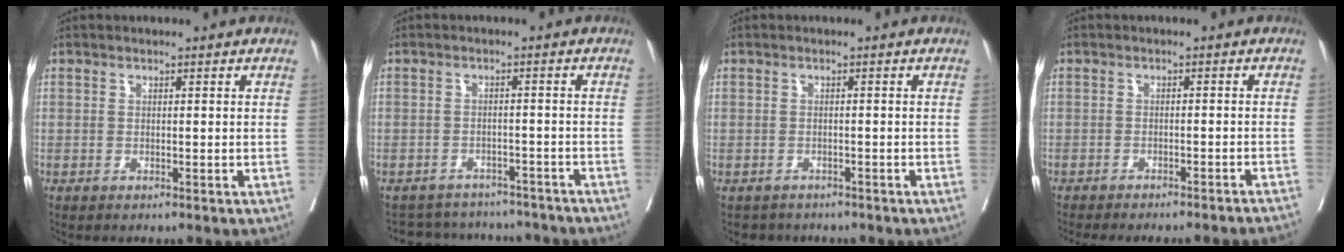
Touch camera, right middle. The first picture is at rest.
{"total": 11.5, "force": [-10.6, 4.1, 1.8], "torque": [-0.030, 0.015, -0.123]}
{"total": 3.2, "force": [-2.8, 1.5, 0.0], "torque": [-0.004, -0.001, -0.040]}
{"total": 15.2, "force": [-14.1, 0.8, 5.6], "torque": [-0.075, -0.022, -0.170]}